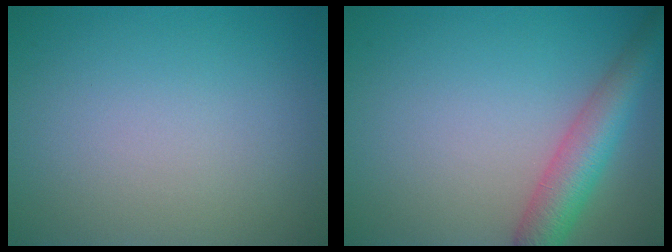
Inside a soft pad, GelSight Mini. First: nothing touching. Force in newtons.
{"total": 5.0, "press": 5.0, "slide": 0.2}